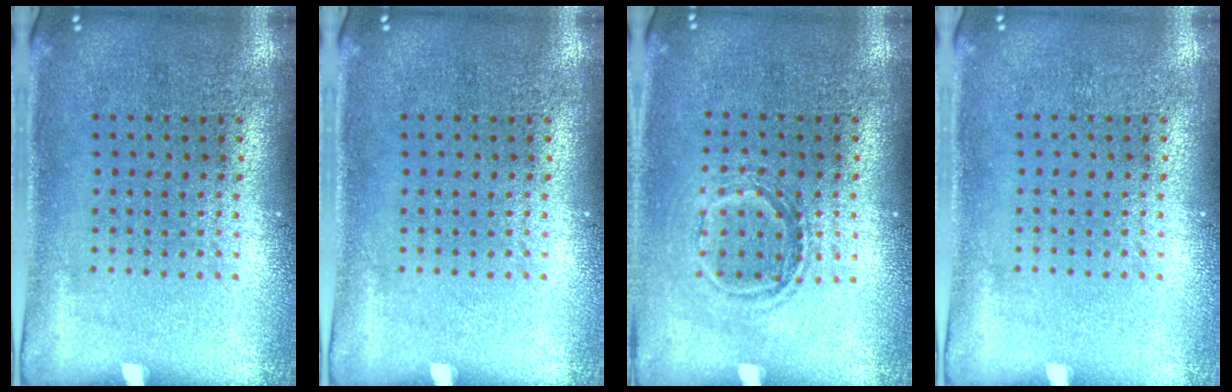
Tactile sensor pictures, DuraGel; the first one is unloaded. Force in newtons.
{"total": 0.0}
{"total": 1.1, "press": 1.0, "slide": 0.5}
{"total": 0.0}